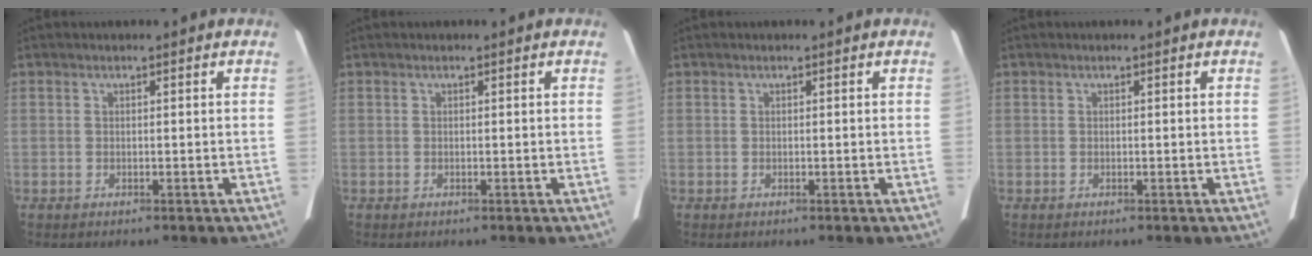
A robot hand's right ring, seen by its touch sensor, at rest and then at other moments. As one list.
[{"total": 0.0}, {"total": 0.0}, {"total": 0.0}]